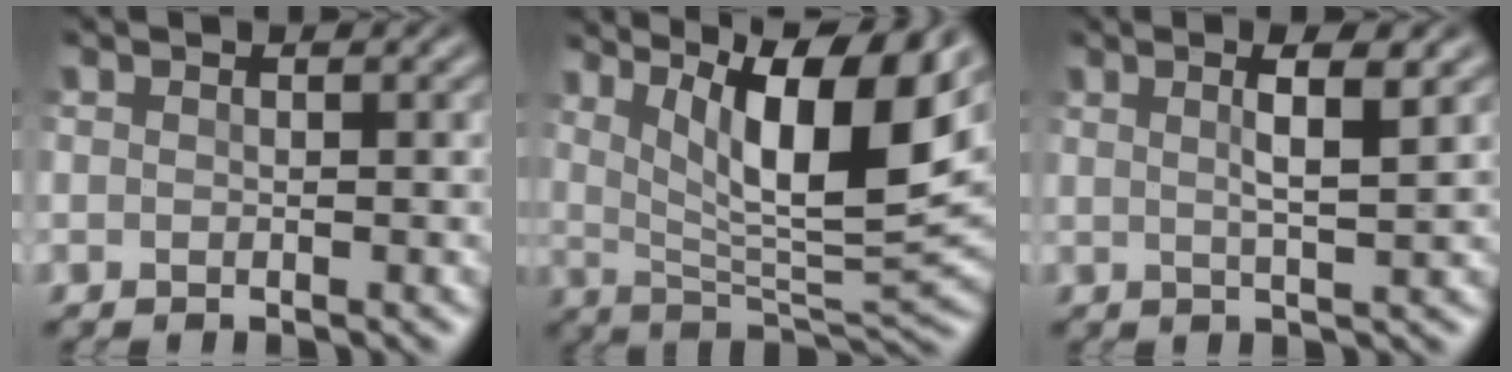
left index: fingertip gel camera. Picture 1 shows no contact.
{"total": 12.7, "force": [5.8, 3.3, 10.9], "torque": [-0.169, -0.002, 0.100]}
{"total": 3.7, "force": [1.4, 0.7, 3.3], "torque": [-0.051, 0.003, 0.021]}